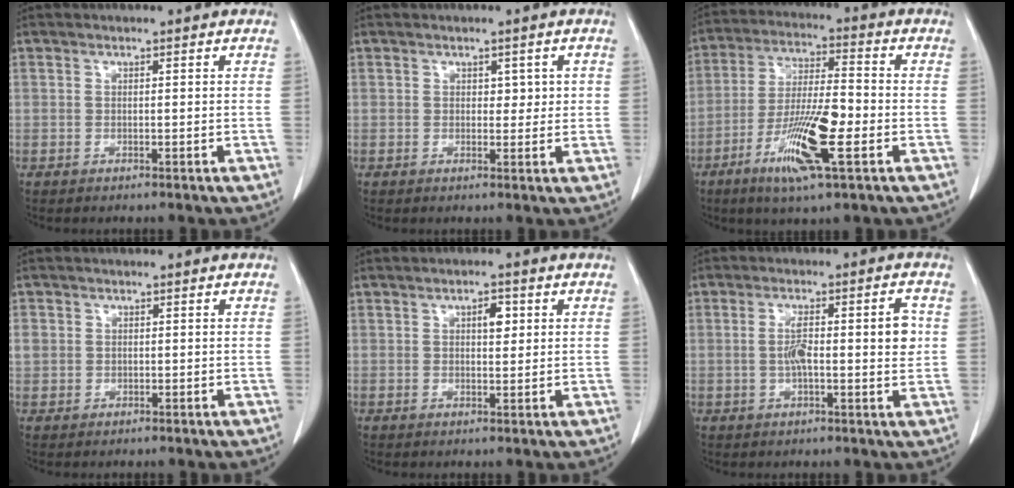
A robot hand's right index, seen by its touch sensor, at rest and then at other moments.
{"total": 2.1, "force": [0.6, 1.4, 1.5], "torque": [-0.010, 0.003, 0.007]}
{"total": 12.5, "force": [-4.7, 1.5, 11.4], "torque": [-0.217, -0.012, -0.085]}
{"total": 2.5, "force": [0.3, 2.4, 0.8], "torque": [-0.019, 0.014, 0.013]}
{"total": 2.7, "force": [0.9, 1.2, 2.2], "torque": [-0.032, 0.001, 0.013]}
{"total": 7.7, "force": [0.5, 1.5, 7.5], "torque": [-0.124, 0.016, 0.009]}